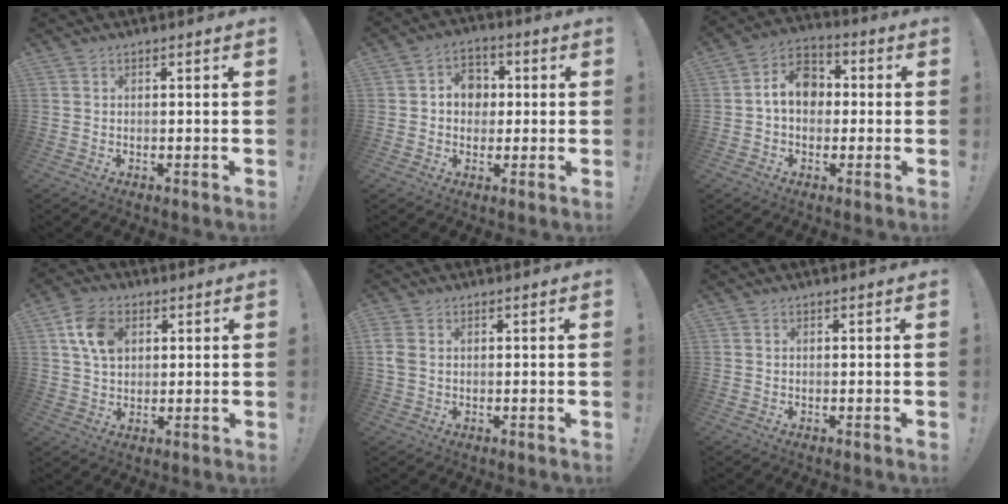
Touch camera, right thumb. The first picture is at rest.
{"total": 8.1, "force": [1.0, 7.1, 3.8], "torque": [-0.058, 0.005, 0.022]}
{"total": 10.7, "force": [0.8, 8.2, 6.9], "torque": [-0.102, 0.018, 0.020]}
{"total": 10.3, "force": [3.5, 7.3, 6.4], "torque": [-0.112, 0.007, 0.068]}
{"total": 3.6, "force": [0.7, 2.7, 2.3], "torque": [-0.046, -0.001, 0.015]}
{"total": 0.0}